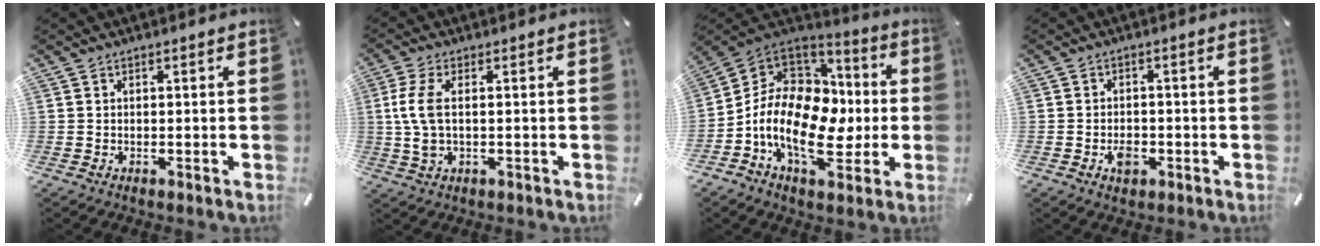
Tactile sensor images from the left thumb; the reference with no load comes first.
{"total": 7.1, "force": [0.5, 2.8, 6.5], "torque": [-0.153, -0.008, 0.003]}
{"total": 17.0, "force": [-3.9, 11.6, 11.8], "torque": [-0.241, 0.008, -0.067]}
{"total": 3.6, "force": [-1.5, 2.5, 2.1], "torque": [-0.037, 0.007, -0.024]}